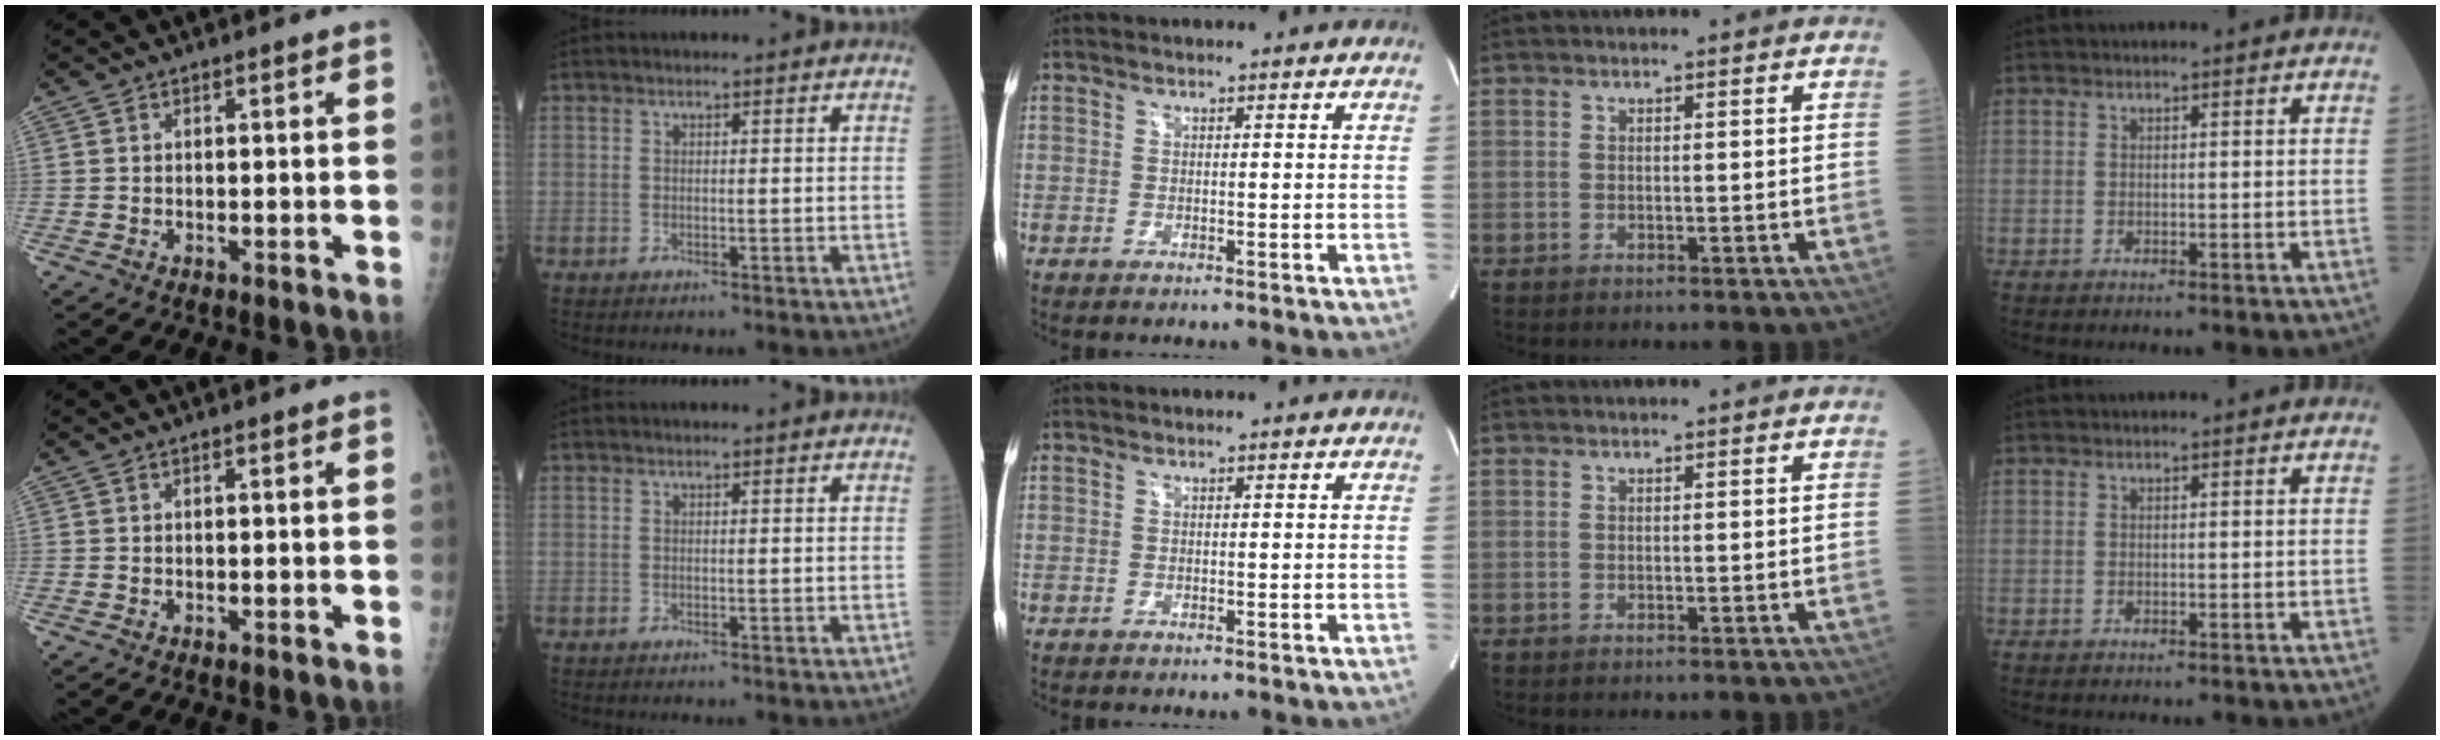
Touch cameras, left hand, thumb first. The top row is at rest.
{}